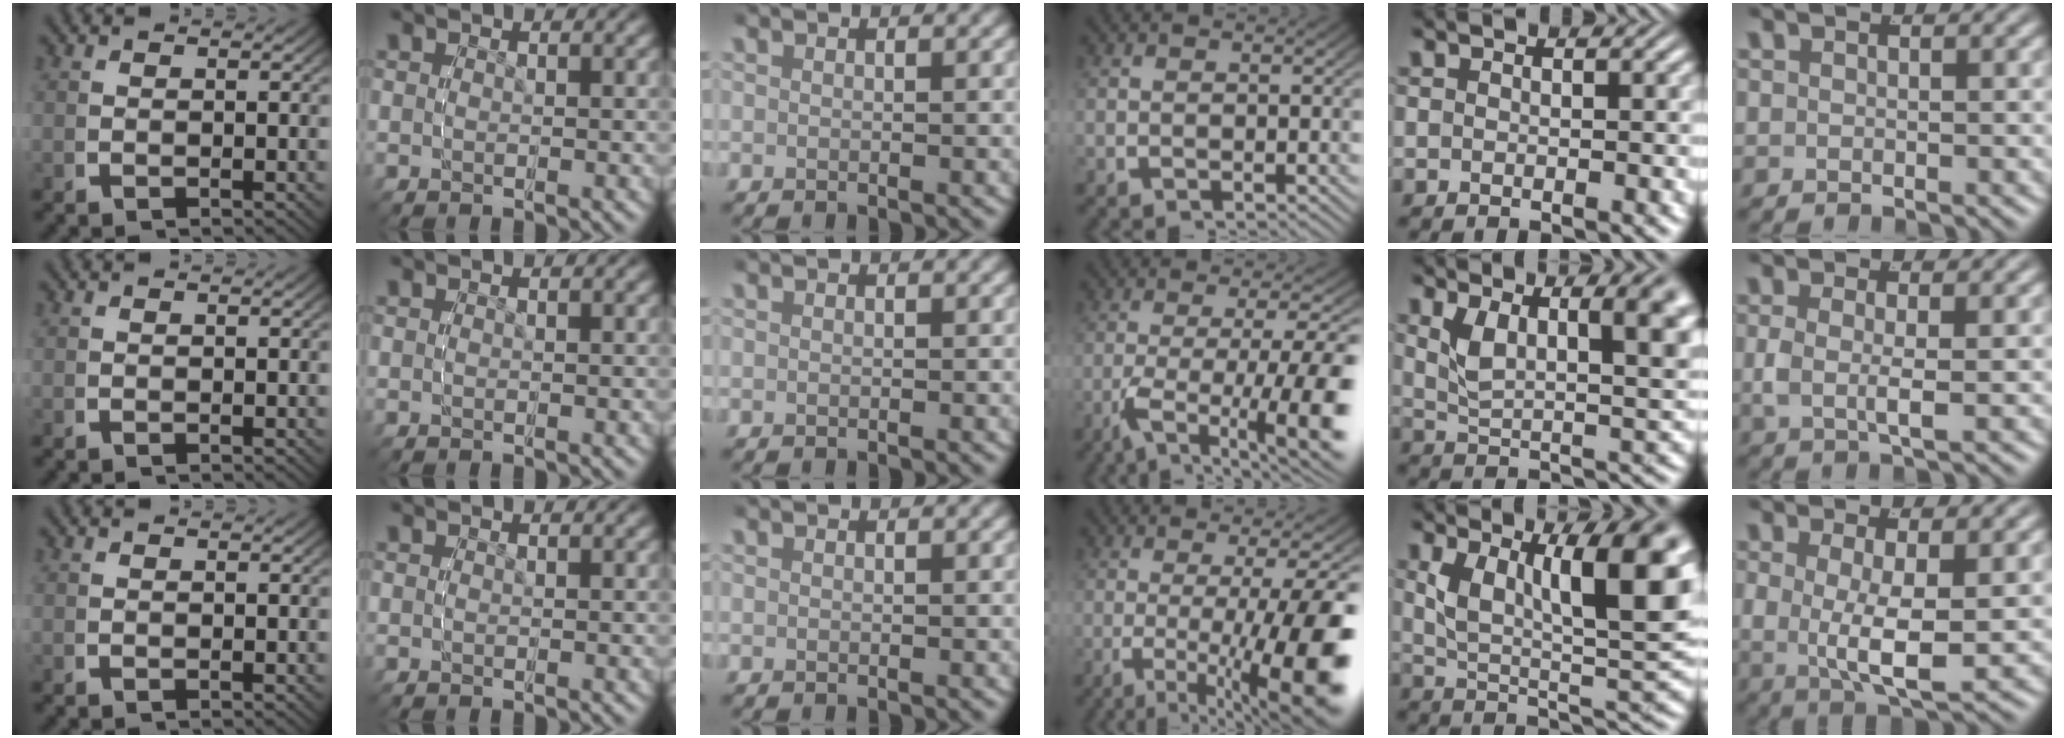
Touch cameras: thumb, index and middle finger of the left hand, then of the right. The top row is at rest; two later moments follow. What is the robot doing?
{"motion": "grasp_and_lifting", "object": "button"}